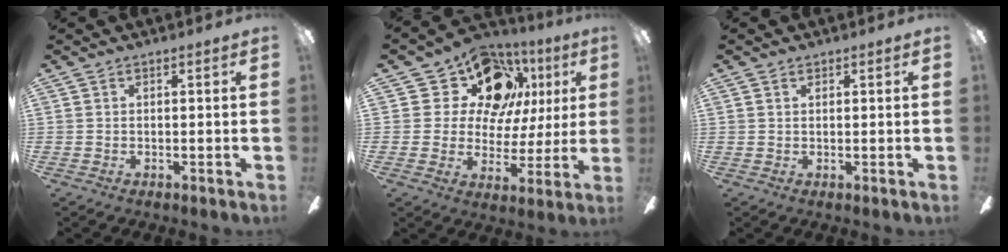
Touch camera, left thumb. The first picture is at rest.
{"total": 15.3, "force": [8.3, 10.3, 7.6], "torque": [-0.137, -0.029, 0.153]}
{"total": 0.8, "force": [0.5, 0.4, 0.4], "torque": [-0.007, 0.000, 0.010]}